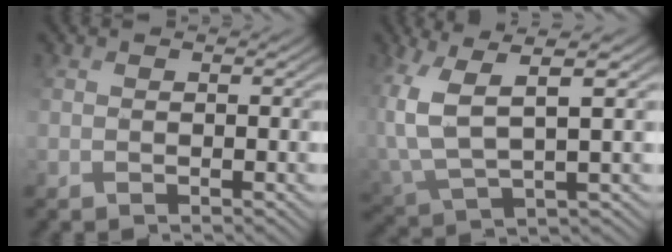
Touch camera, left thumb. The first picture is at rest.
{"total": 7.5, "force": [2.8, 3.1, 6.2], "torque": [-0.154, 0.012, 0.055]}